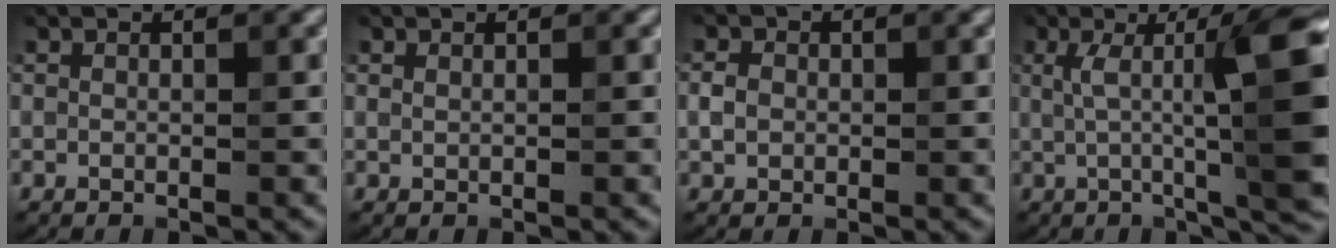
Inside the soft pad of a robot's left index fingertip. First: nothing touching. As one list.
[{"total": 0.0}, {"total": 1.4, "force": [-0.4, 1.2, 0.4], "torque": [-0.013, -0.002, -0.012]}, {"total": 11.2, "force": [0.8, 2.2, 11.0], "torque": [-0.141, 0.002, 0.017]}]